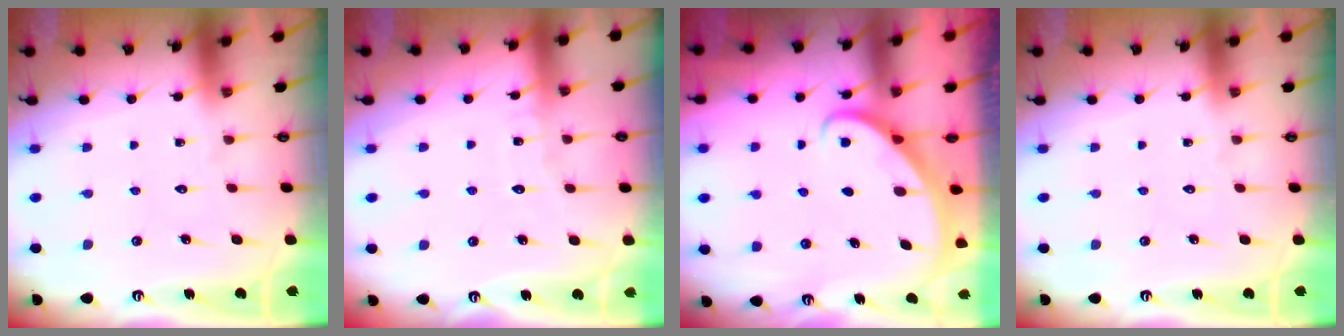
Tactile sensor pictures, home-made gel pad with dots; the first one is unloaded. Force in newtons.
{"total": 3.5, "press": 3.5, "slide": 0.4}
{"total": 2.8, "press": 2.8, "slide": 0.2}
{"total": 0.0}